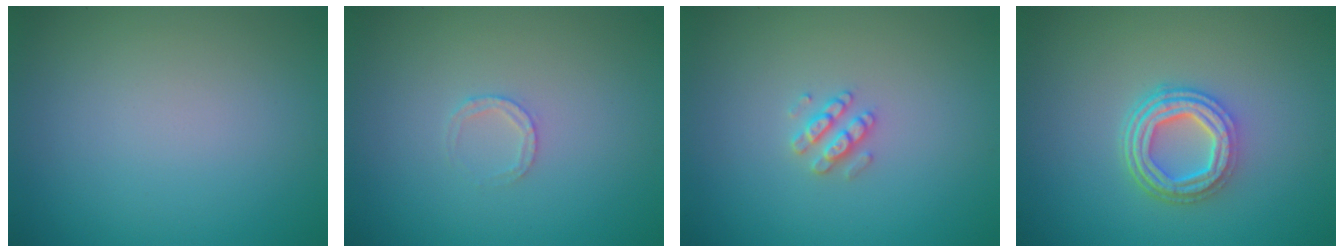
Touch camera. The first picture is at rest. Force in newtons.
{"total": 1.3, "press": 1.3, "slide": 0.2}
{"total": 1.9, "press": 1.9, "slide": 0.3}
{"total": 5.0, "press": 3.6, "slide": 3.4}